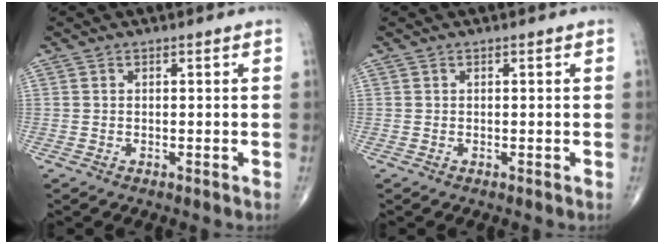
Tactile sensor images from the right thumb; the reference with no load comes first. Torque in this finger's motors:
{"motor_torque": [0.01, -0.01, 0.01, 0.01, 0.00]}